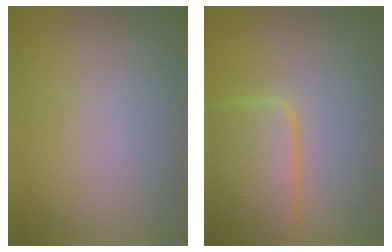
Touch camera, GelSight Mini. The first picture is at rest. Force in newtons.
{"total": 4.8, "press": 4.8, "slide": 0.2}